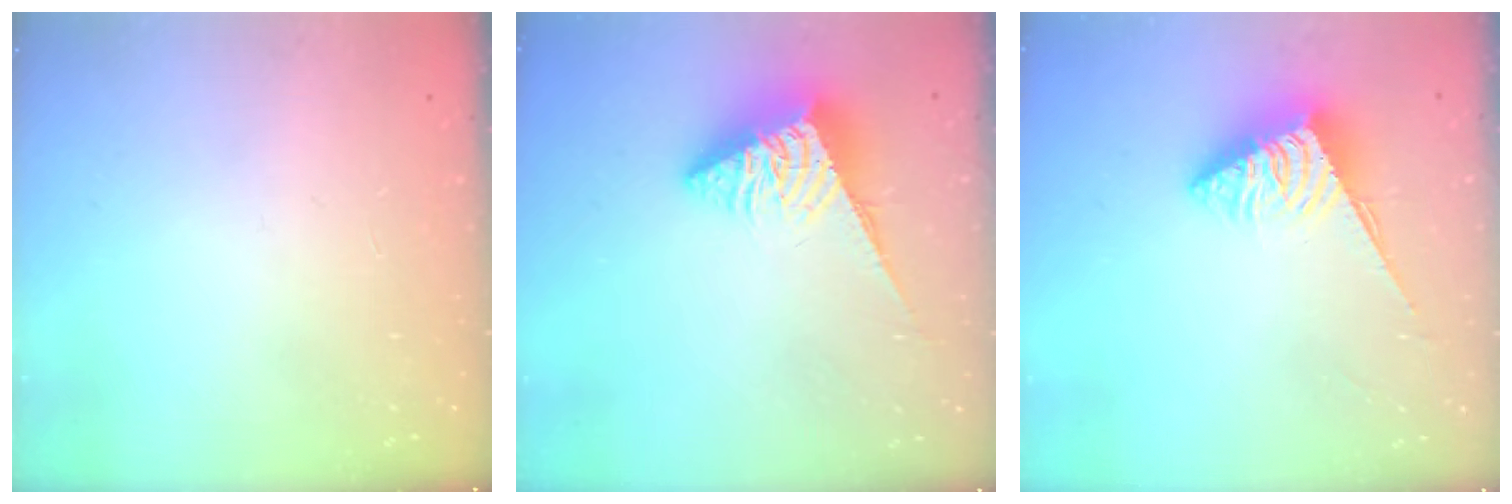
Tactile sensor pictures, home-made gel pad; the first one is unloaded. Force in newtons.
{"total": 6.8, "press": 6.8, "slide": 0.4}
{"total": 4.0, "press": 3.9, "slide": 0.5}